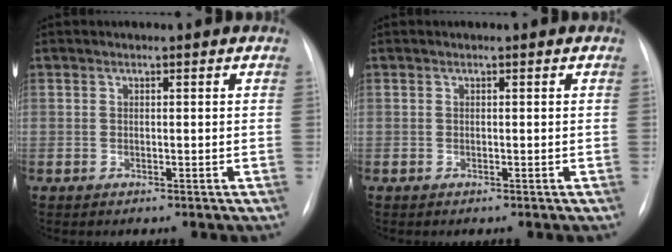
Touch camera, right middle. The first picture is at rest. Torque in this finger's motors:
{"motor_torque": [-0.66, -0.30, 0.01, -0.01]}